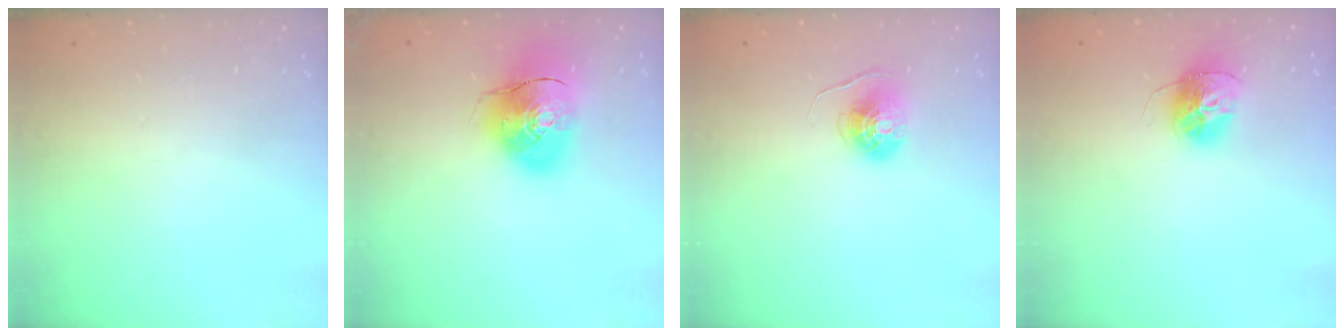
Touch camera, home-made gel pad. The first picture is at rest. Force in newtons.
{"total": 13.0, "press": 12.8, "slide": 2.4}
{"total": 6.7, "press": 6.7, "slide": 0.3}
{"total": 13.4, "press": 13.4, "slide": 1.2}